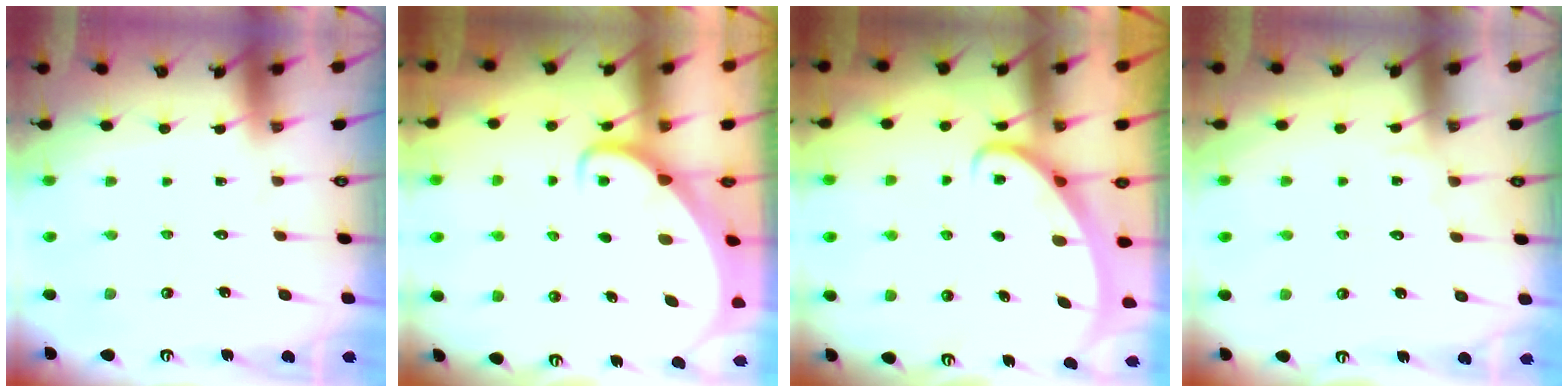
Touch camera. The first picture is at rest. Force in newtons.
{"total": 2.5, "press": 2.5, "slide": 0.2}
{"total": 2.7, "press": 2.6, "slide": 0.3}
{"total": 2.4, "press": 2.4, "slide": 0.2}